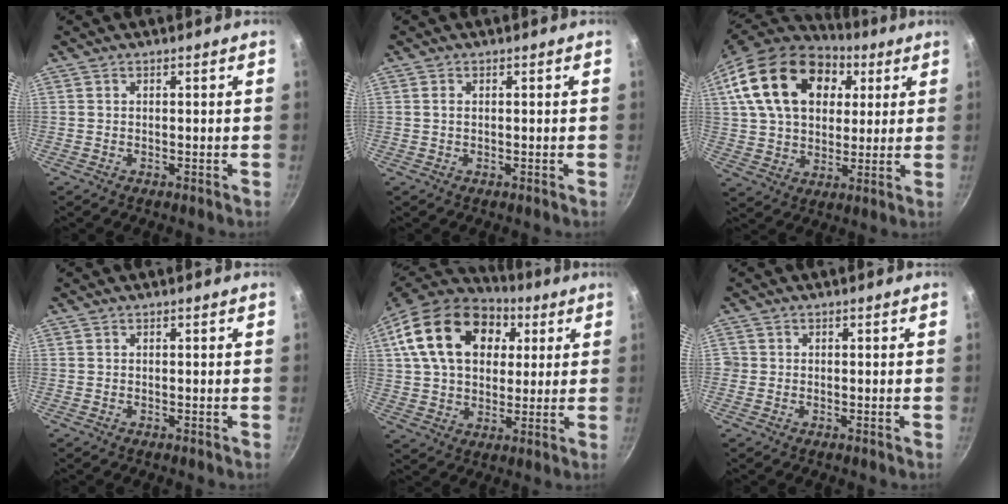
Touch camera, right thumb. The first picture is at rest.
{"total": 0.9, "force": [0.2, 0.5, 0.7], "torque": [-0.013, 0.002, 0.002]}
{"total": 23.4, "force": [8.6, 15.7, 15.0], "torque": [-0.247, -0.001, 0.145]}
{"total": 0.0}
{"total": 22.2, "force": [7.4, 15.2, 14.4], "torque": [-0.236, 0.007, 0.119]}
{"total": 0.8, "force": [-0.2, 0.8, 0.1], "torque": [0.001, 0.002, -0.005]}